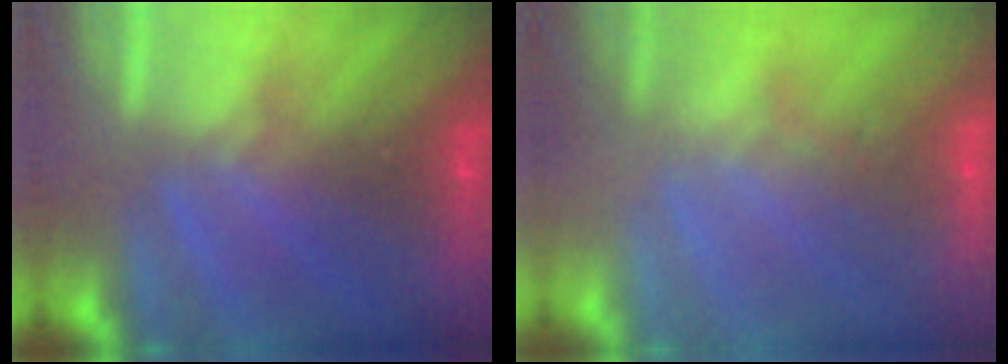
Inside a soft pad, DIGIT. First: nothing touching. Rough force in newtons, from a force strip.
{"total": 2.8}